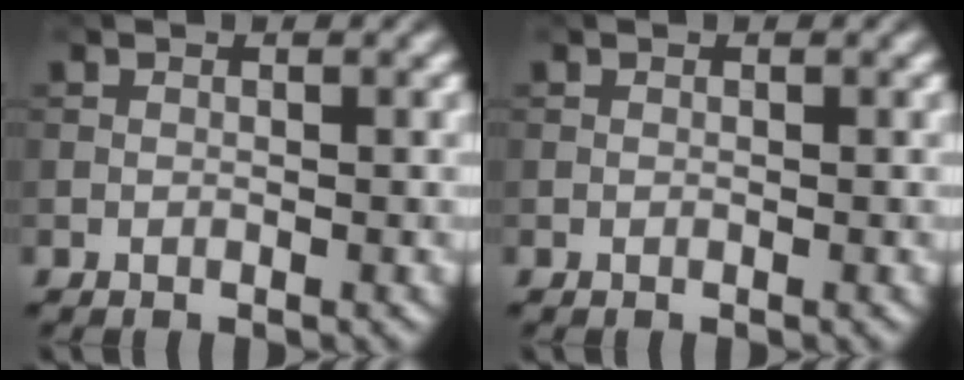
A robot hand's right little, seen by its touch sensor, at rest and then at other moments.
{"total": 0.0}